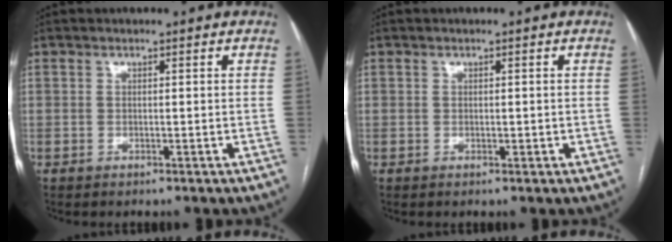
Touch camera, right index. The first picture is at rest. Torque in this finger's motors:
{"motor_torque": [-0.14, 0.14, -0.01, 0.01]}